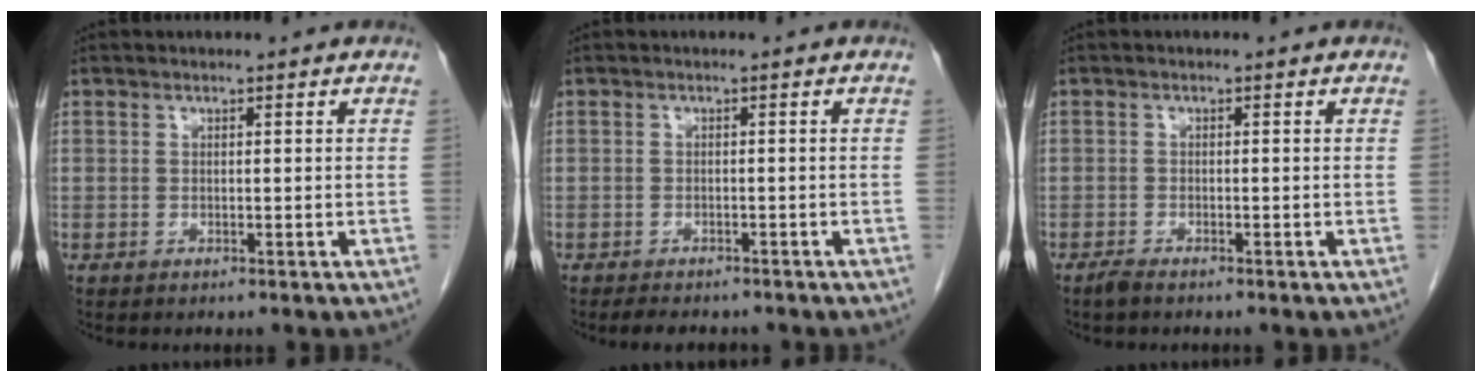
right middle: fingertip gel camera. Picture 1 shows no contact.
{"total": 4.7, "force": [-4.0, 1.7, 1.8], "torque": [-0.029, -0.006, -0.050]}
{"total": 1.6, "force": [-1.3, 0.4, 1.0], "torque": [-0.025, -0.003, -0.023]}